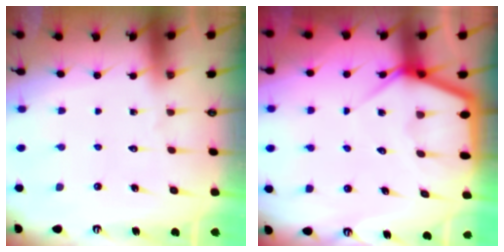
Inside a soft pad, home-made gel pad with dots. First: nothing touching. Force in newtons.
{"total": 6.0, "press": 6.0, "slide": 0.5}